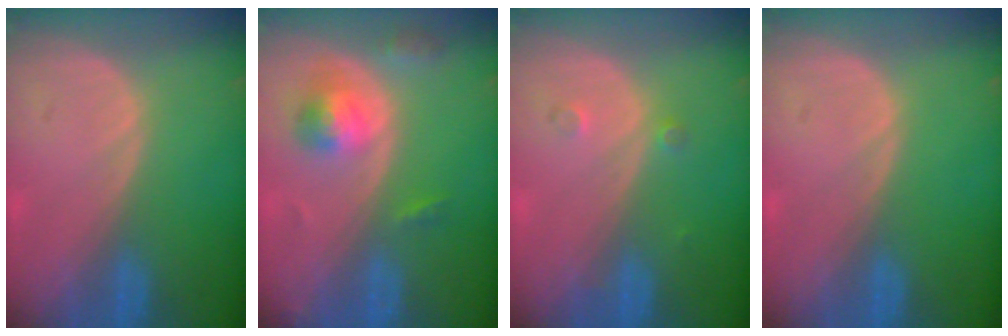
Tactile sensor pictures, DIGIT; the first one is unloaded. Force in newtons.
{"total": 5.3, "press": 4.9, "slide": 2.2}
{"total": 1.5, "press": 1.2, "slide": 0.8}
{"total": 0.0}